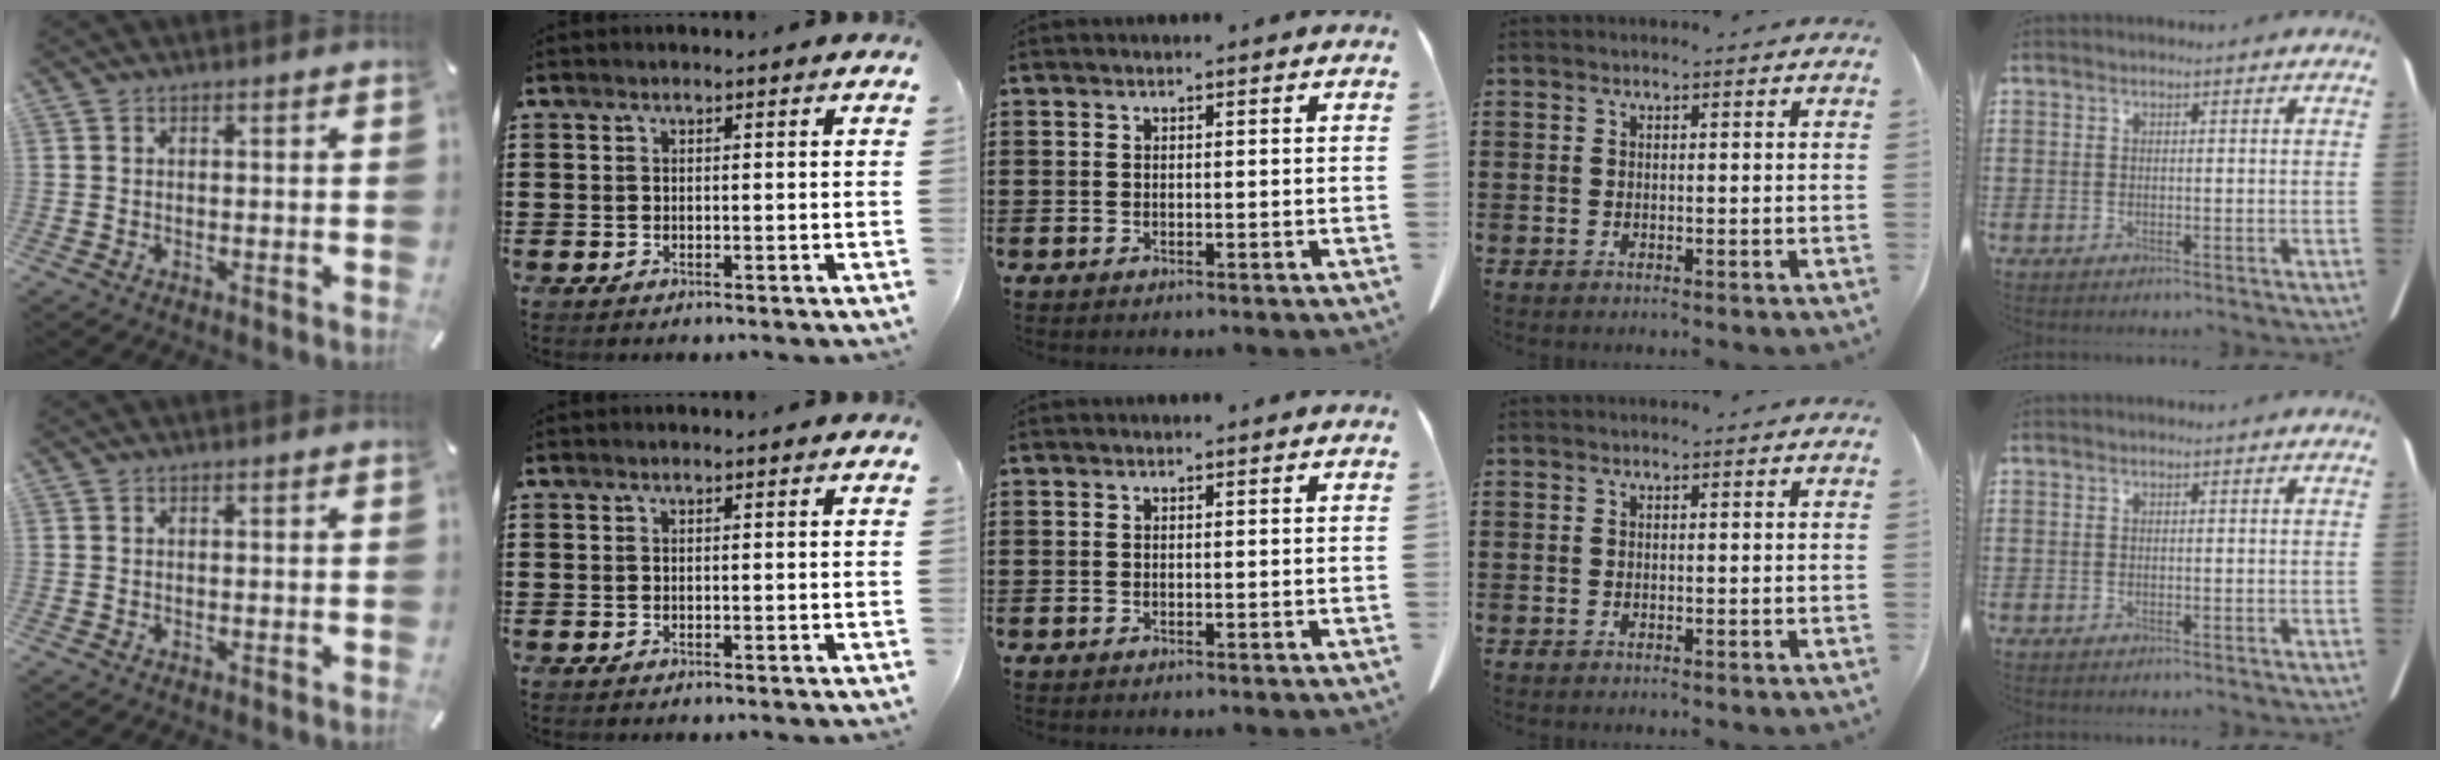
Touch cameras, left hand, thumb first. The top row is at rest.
{}